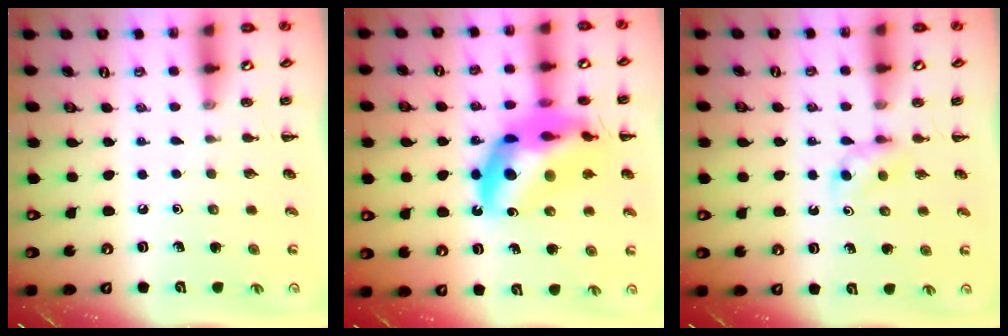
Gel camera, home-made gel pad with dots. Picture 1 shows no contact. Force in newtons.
{"total": 21.7, "press": 21.1, "slide": 5.0}
{"total": 2.7, "press": 2.4, "slide": 1.1}